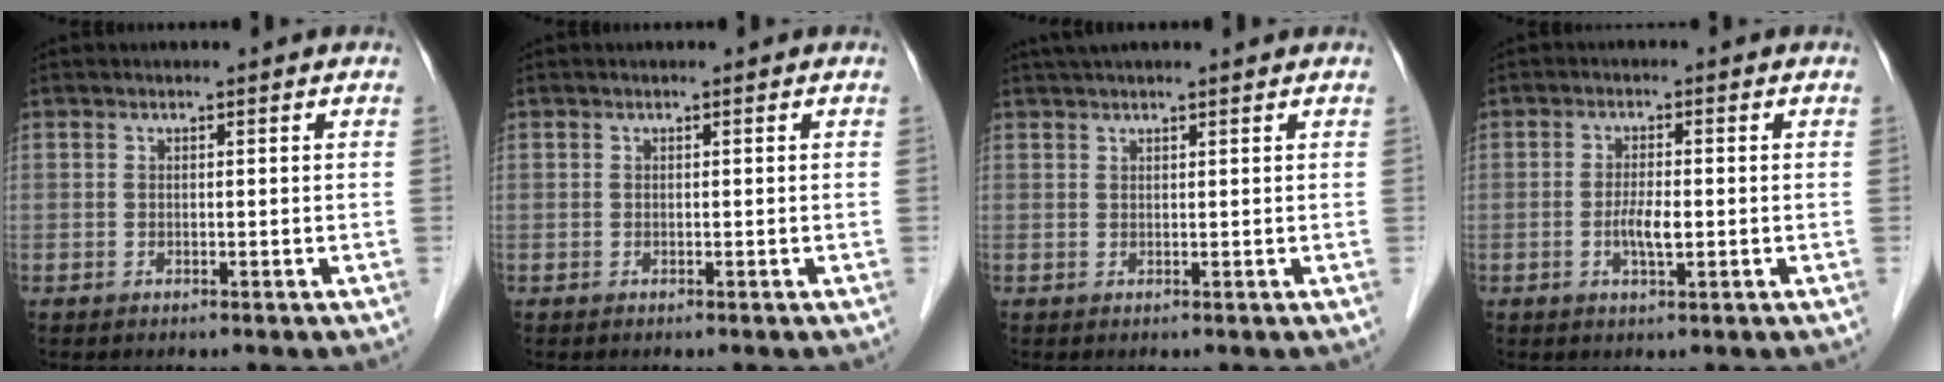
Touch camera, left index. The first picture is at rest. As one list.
[{"total": 0.0}, {"total": 6.8, "force": [6.0, 0.4, 3.2], "torque": [-0.047, 0.037, 0.086]}, {"total": 3.0, "force": [-0.6, 0.7, 2.9], "torque": [-0.059, -0.001, -0.009]}]